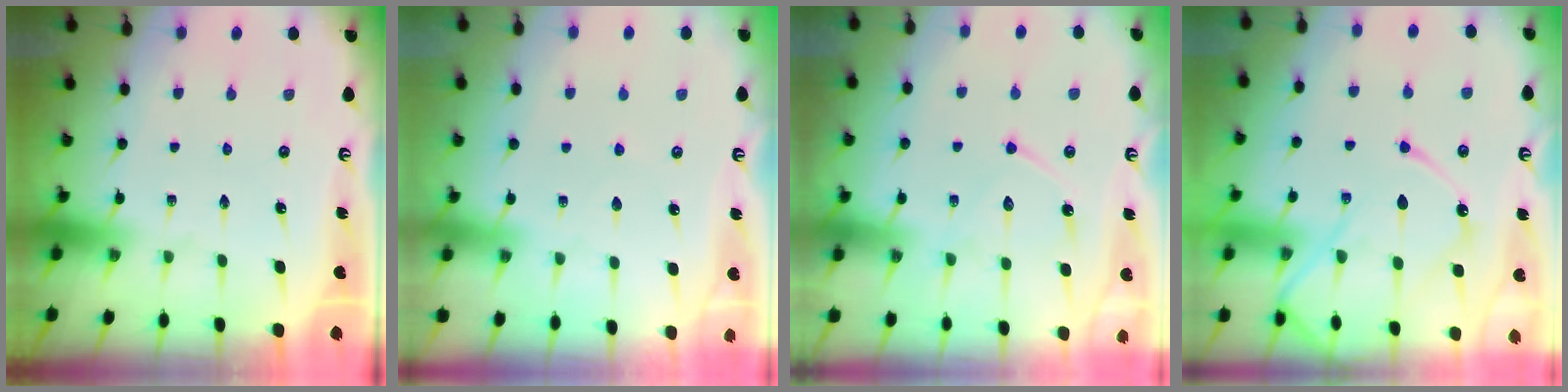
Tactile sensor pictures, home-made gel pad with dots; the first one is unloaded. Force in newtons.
{"total": 2.5, "press": 2.4, "slide": 0.4}
{"total": 11.8, "press": 11.7, "slide": 1.0}
{"total": 14.0, "press": 14.0, "slide": 0.6}